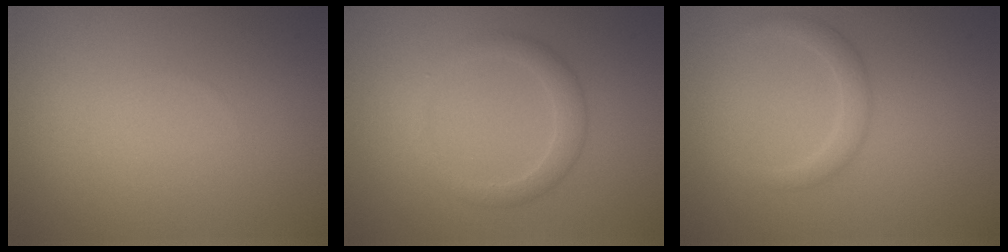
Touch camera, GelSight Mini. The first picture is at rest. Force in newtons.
{"total": 2.2, "press": 2.2, "slide": 0.1}
{"total": 1.7, "press": 1.7, "slide": 0.1}